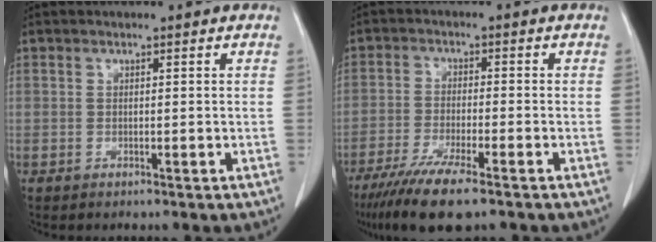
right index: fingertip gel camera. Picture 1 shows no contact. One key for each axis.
{"total": 9.2, "fx": -6.5, "fy": 0.8, "fz": 6.4, "tx": -0.112, "ty": -0.023, "tz": -0.108}